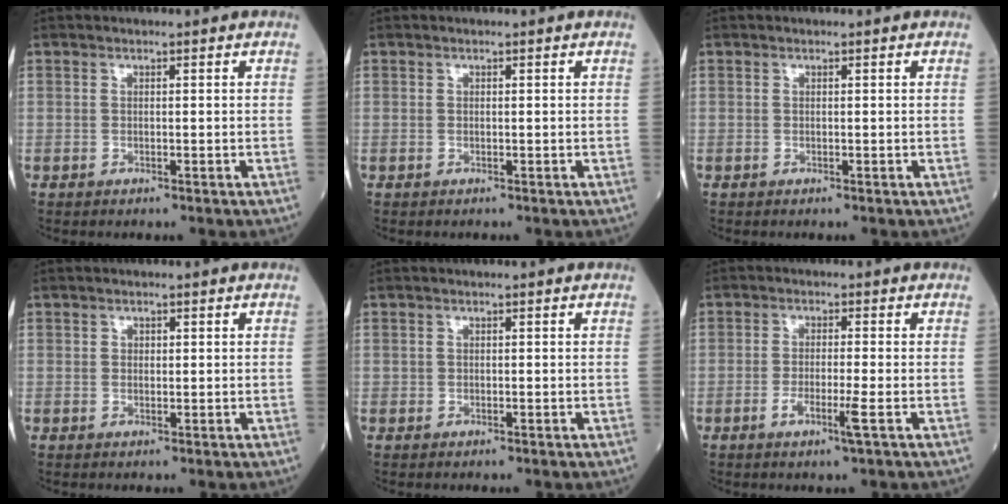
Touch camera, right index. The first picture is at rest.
{"total": 0.0}
{"total": 0.0}
{"total": 1.4, "force": [0.4, 1.1, 0.8], "torque": [-0.009, -0.001, 0.004]}
{"total": 0.0}
{"total": 2.1, "force": [-0.7, -0.1, 1.9], "torque": [-0.036, -0.002, -0.014]}